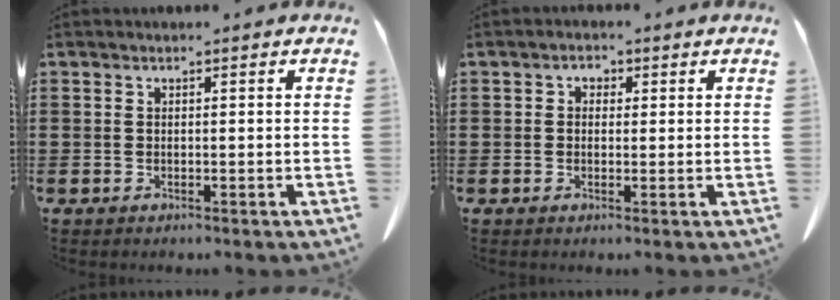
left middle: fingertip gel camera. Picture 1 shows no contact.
{"total": 1.3, "force": [0.5, 1.1, 0.6], "torque": [-0.009, 0.003, 0.006]}